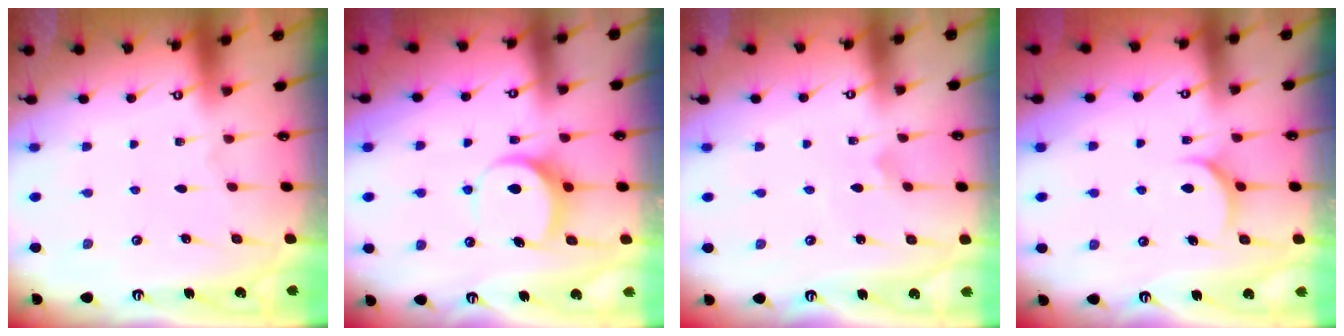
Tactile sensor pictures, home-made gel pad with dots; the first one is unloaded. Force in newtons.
{"total": 7.2, "press": 7.1, "slide": 0.6}
{"total": 2.2, "press": 2.2, "slide": 0.1}
{"total": 4.9, "press": 4.9, "slide": 0.7}